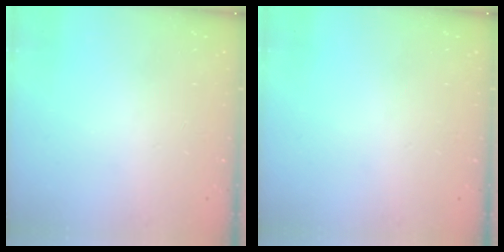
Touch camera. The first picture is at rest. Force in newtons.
{"total": 0.0}